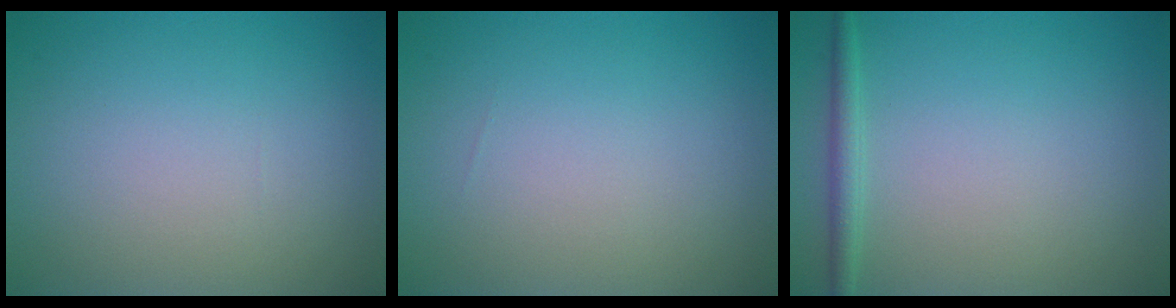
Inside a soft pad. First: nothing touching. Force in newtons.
{"total": 0.0}
{"total": 1.6, "press": 1.6, "slide": 0.1}